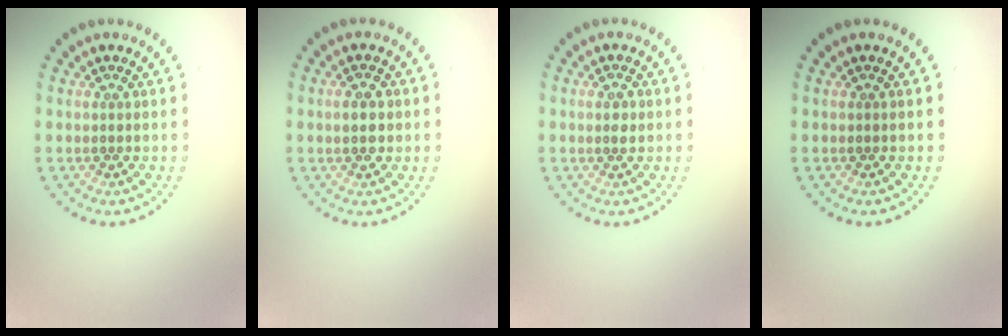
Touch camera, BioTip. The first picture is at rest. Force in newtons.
{"total": 2.5, "press": 2.5, "slide": 0.0}
{"total": 1.2, "press": 1.1, "slide": 0.3}
{"total": 0.0}